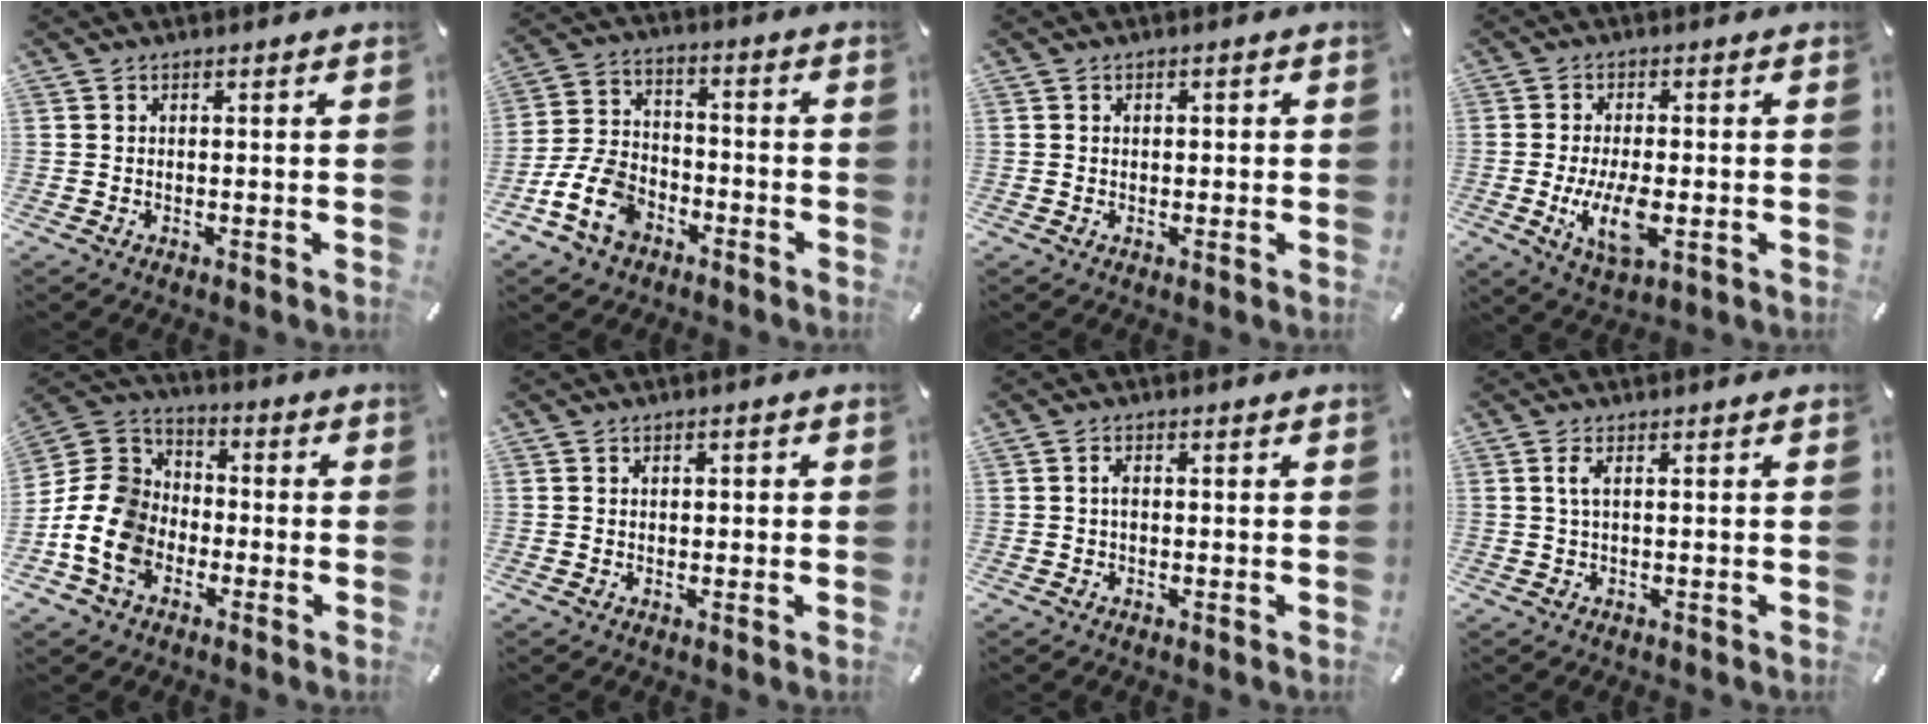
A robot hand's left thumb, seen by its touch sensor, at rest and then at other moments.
{"total": 11.5, "force": [-5.7, 8.2, 5.6], "torque": [-0.127, 0.033, -0.104]}
{"total": 1.0, "force": [0.0, 0.8, 0.6], "torque": [-0.005, 0.002, -0.005]}
{"total": 9.7, "force": [-2.0, 4.3, 8.5], "torque": [-0.174, -0.014, -0.032]}
{"total": 13.9, "force": [-5.2, 11.2, 6.4], "torque": [-0.147, 0.031, -0.095]}
{"total": 1.3, "force": [0.0, 1.0, 0.8], "torque": [-0.008, 0.004, -0.006]}
{"total": 1.5, "force": [-0.1, 0.8, 1.3], "torque": [-0.026, 0.002, -0.002]}
{"total": 2.1, "force": [0.4, 0.3, 2.0], "torque": [-0.042, 0.001, 0.007]}